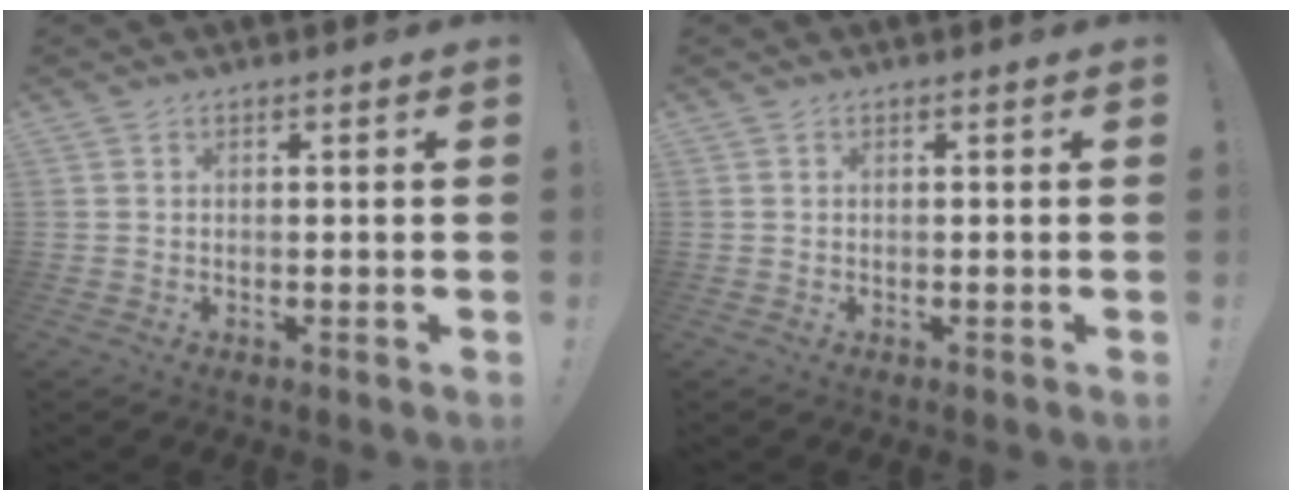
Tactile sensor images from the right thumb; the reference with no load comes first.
{"total": 0.0}